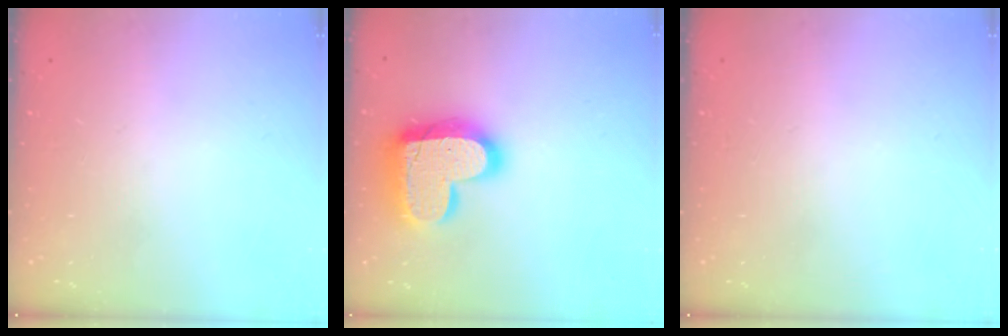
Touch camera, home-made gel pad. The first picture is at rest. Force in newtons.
{"total": 20.2, "press": 20.1, "slide": 1.3}
{"total": 0.0}